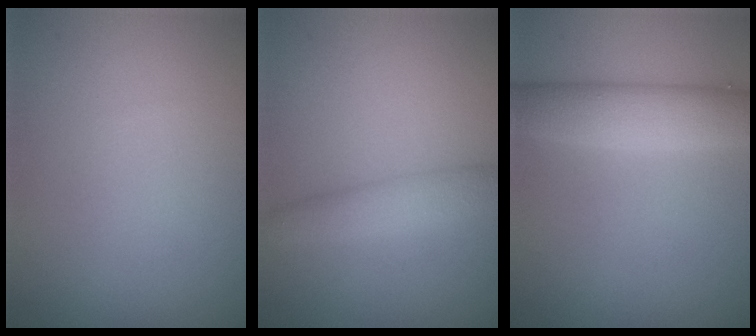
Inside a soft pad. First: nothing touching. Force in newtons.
{"total": 2.7, "press": 2.7, "slide": 0.0}
{"total": 4.8, "press": 4.8, "slide": 0.1}